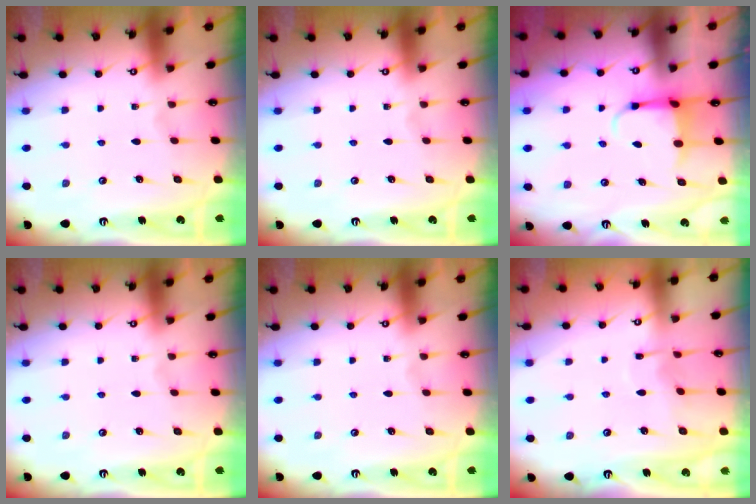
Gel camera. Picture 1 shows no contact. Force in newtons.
{"total": 0.0}
{"total": 4.0, "press": 3.8, "slide": 1.1}
{"total": 0.0}
{"total": 0.0}
{"total": 4.1, "press": 4.0, "slide": 0.6}